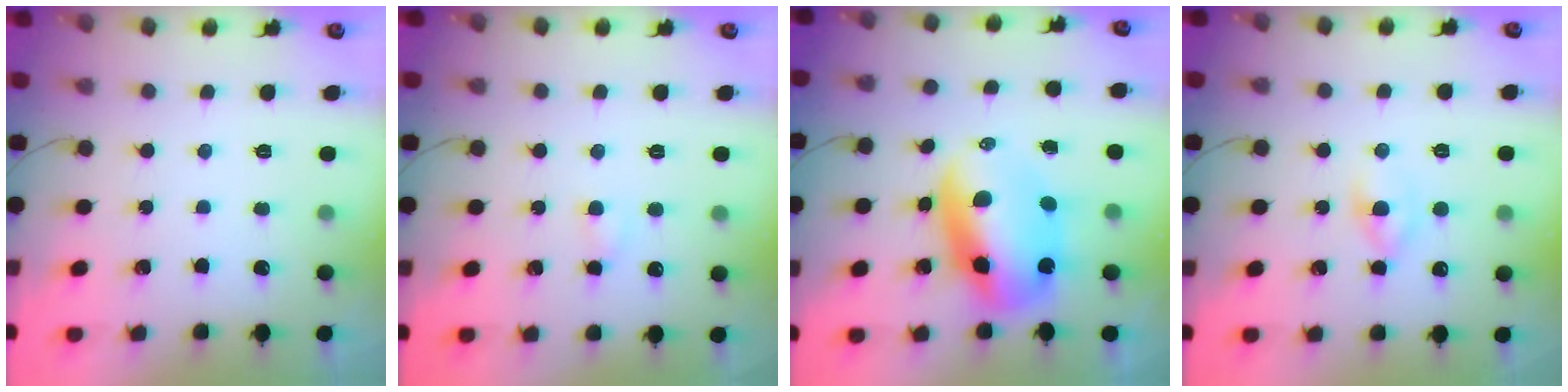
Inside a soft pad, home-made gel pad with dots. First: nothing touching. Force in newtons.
{"total": 2.6, "press": 2.5, "slide": 0.8}
{"total": 13.7, "press": 13.2, "slide": 3.6}
{"total": 2.4, "press": 2.1, "slide": 1.2}